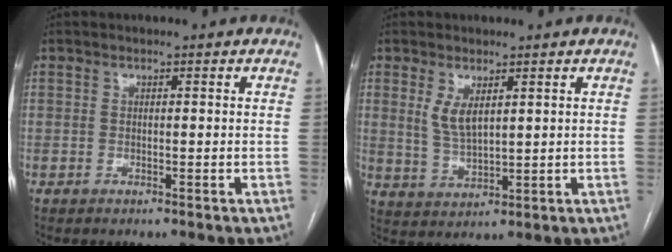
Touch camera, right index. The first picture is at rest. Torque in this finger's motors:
{"motor_torque": [0.14, 0.07, 0.12, 0.04]}